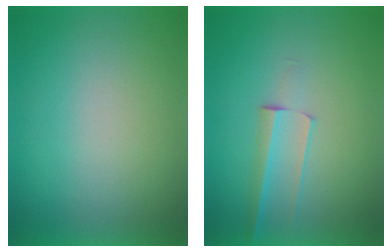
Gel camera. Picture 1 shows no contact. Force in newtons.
{"total": 2.5}